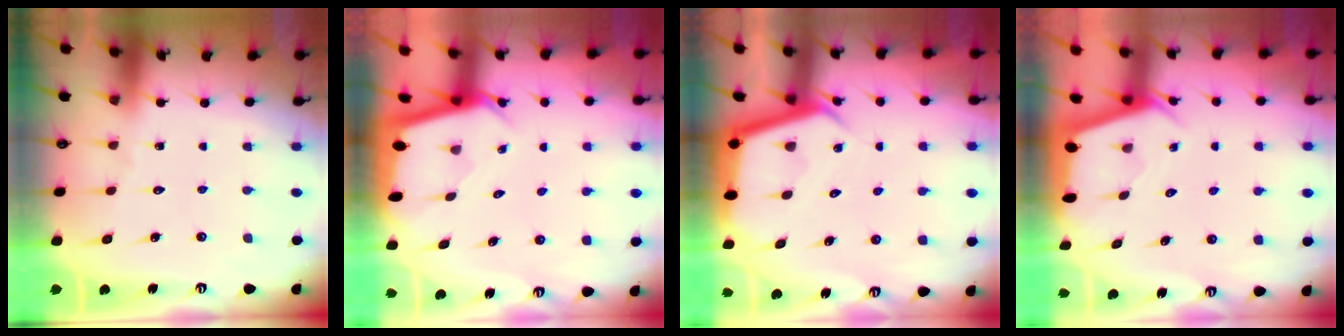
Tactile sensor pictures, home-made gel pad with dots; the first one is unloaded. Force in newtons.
{"total": 2.2, "press": 2.2, "slide": 0.1}
{"total": 4.6, "press": 4.6, "slide": 0.3}
{"total": 2.3, "press": 2.3, "slide": 0.3}